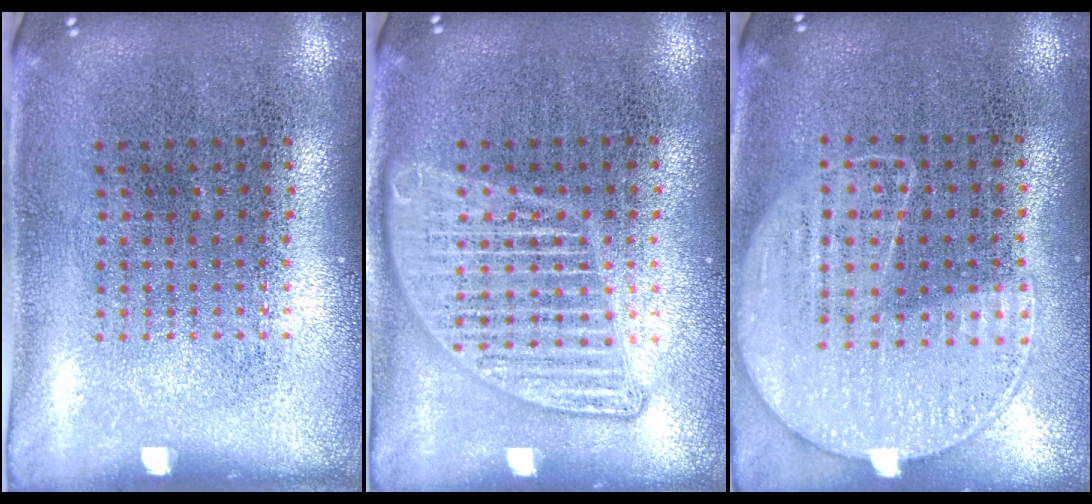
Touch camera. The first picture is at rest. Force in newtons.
{"total": 2.8, "press": 2.7, "slide": 0.3}
{"total": 1.1, "press": 1.0, "slide": 0.6}